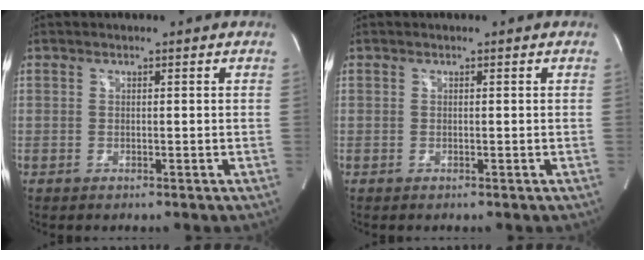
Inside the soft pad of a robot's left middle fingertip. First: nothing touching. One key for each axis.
{"total": 0.0}